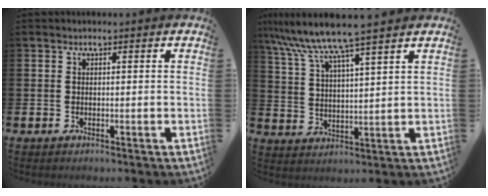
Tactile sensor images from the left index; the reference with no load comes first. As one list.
[{"total": 8.8, "force": [7.8, -0.2, 4.0], "torque": [-0.101, -0.037, 0.136]}]